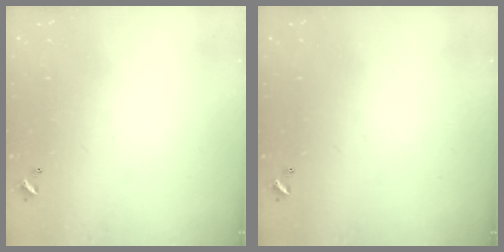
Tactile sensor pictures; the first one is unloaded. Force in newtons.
{"total": 0.0}